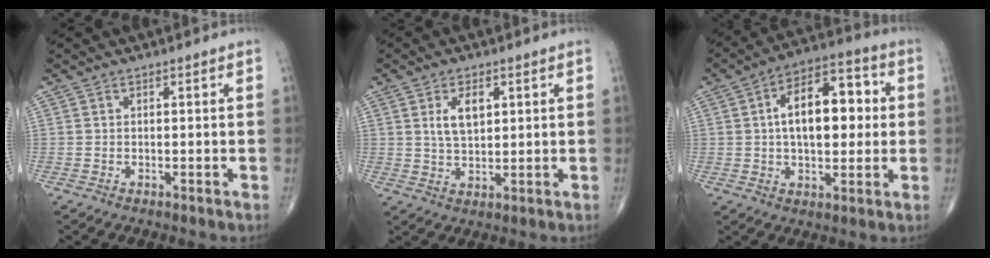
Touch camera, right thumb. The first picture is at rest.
{"total": 5.7, "force": [1.9, 3.1, 4.4], "torque": [-0.071, -0.010, 0.038]}
{"total": 15.4, "force": [1.9, 8.1, 12.9], "torque": [-0.177, 0.023, 0.025]}